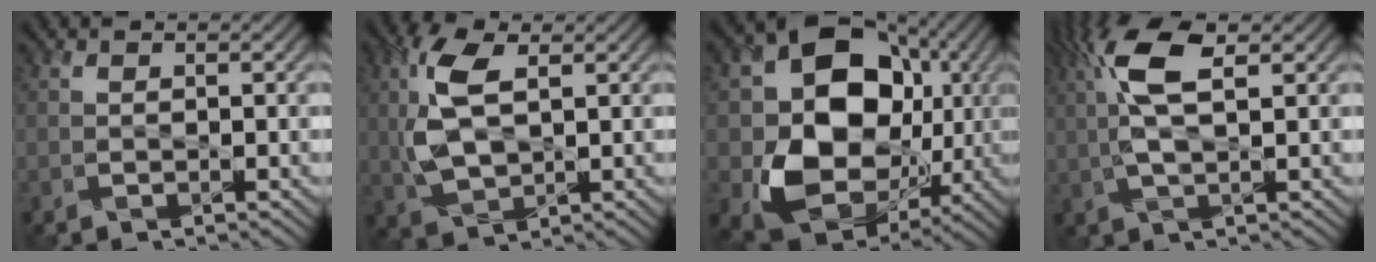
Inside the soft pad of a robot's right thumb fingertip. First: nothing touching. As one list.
[{"total": 8.8, "force": [1.9, 4.7, 7.2], "torque": [-0.178, 0.007, 0.033]}, {"total": 16.1, "force": [0.2, 13.0, 9.6], "torque": [-0.170, -0.034, 0.008]}, {"total": 8.4, "force": [2.5, 2.8, 7.5], "torque": [-0.172, 0.015, 0.043]}]